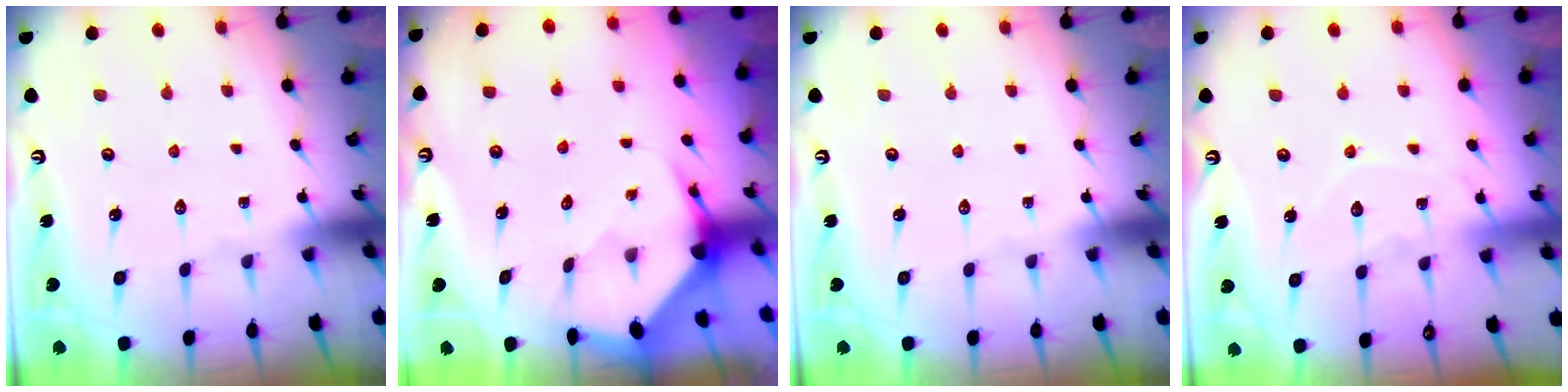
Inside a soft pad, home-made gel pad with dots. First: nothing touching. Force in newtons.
{"total": 3.5, "press": 3.5, "slide": 0.4}
{"total": 0.0}
{"total": 8.4, "press": 8.4, "slide": 0.8}